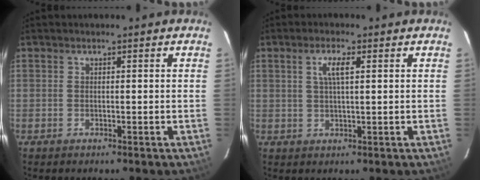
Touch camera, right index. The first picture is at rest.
{"total": 3.6, "force": [1.2, 0.8, 3.3], "torque": [-0.063, 0.004, 0.022]}